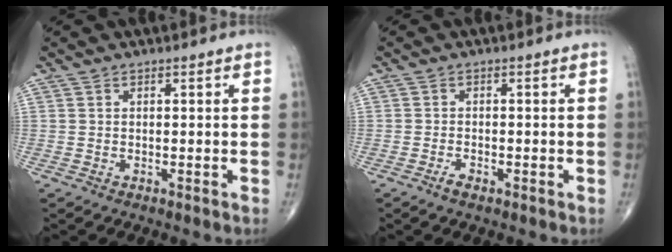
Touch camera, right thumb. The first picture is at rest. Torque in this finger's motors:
{"motor_torque": [-0.13, 0.42, -0.08, -0.11, 0.07]}